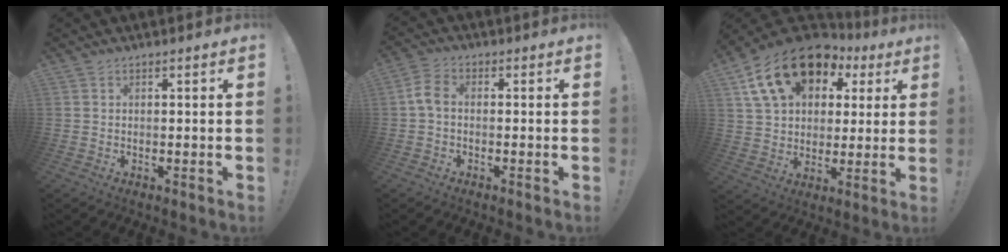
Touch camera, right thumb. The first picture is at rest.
{"total": 4.9, "force": [-0.2, 3.0, 3.8], "torque": [-0.079, 0.008, -0.002]}
{"total": 20.4, "force": [9.9, 13.4, 11.9], "torque": [-0.187, -0.038, 0.186]}